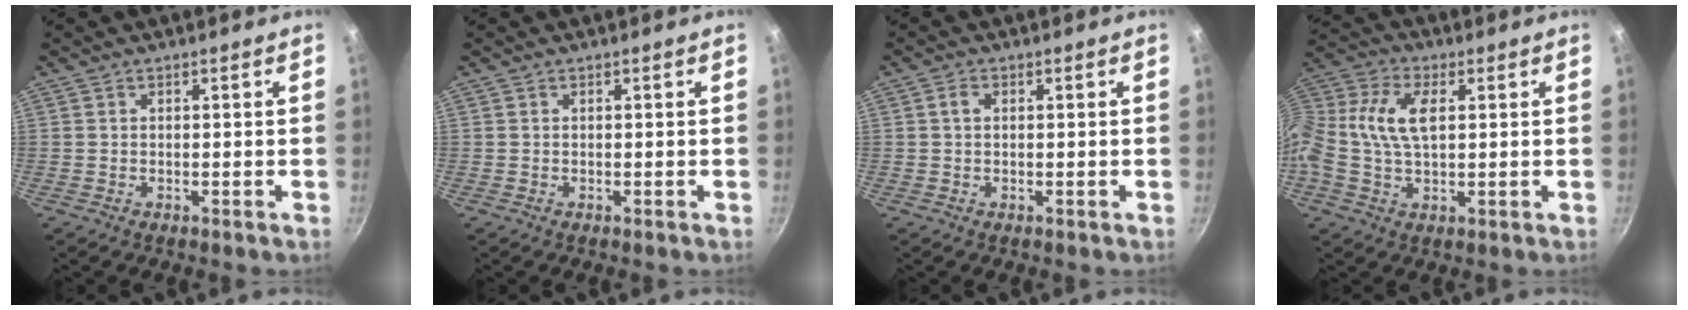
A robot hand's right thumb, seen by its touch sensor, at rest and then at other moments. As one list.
[{"total": 0.0}, {"total": 1.5, "force": [0.2, 1.1, 1.1], "torque": [-0.018, 0.006, 0.001]}, {"total": 11.3, "force": [1.3, 6.5, 9.1], "torque": [-0.188, 0.024, 0.006]}]